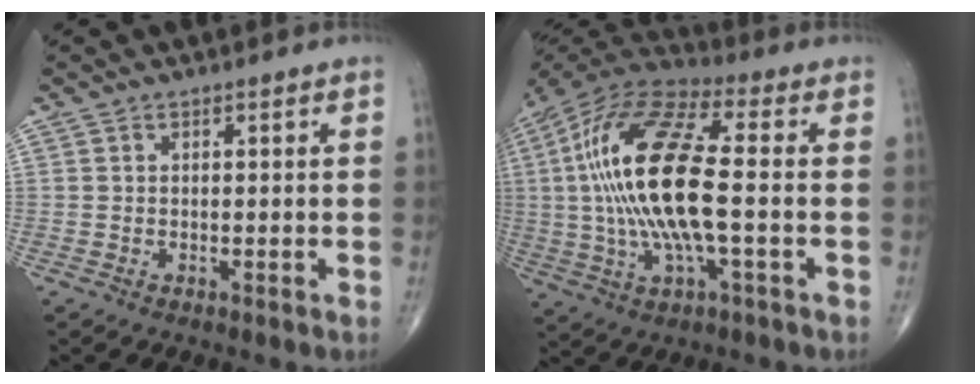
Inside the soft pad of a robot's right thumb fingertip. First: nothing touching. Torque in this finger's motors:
{"motor_torque": [0.49, 2.81, 2.77, 0.00, 0.63]}